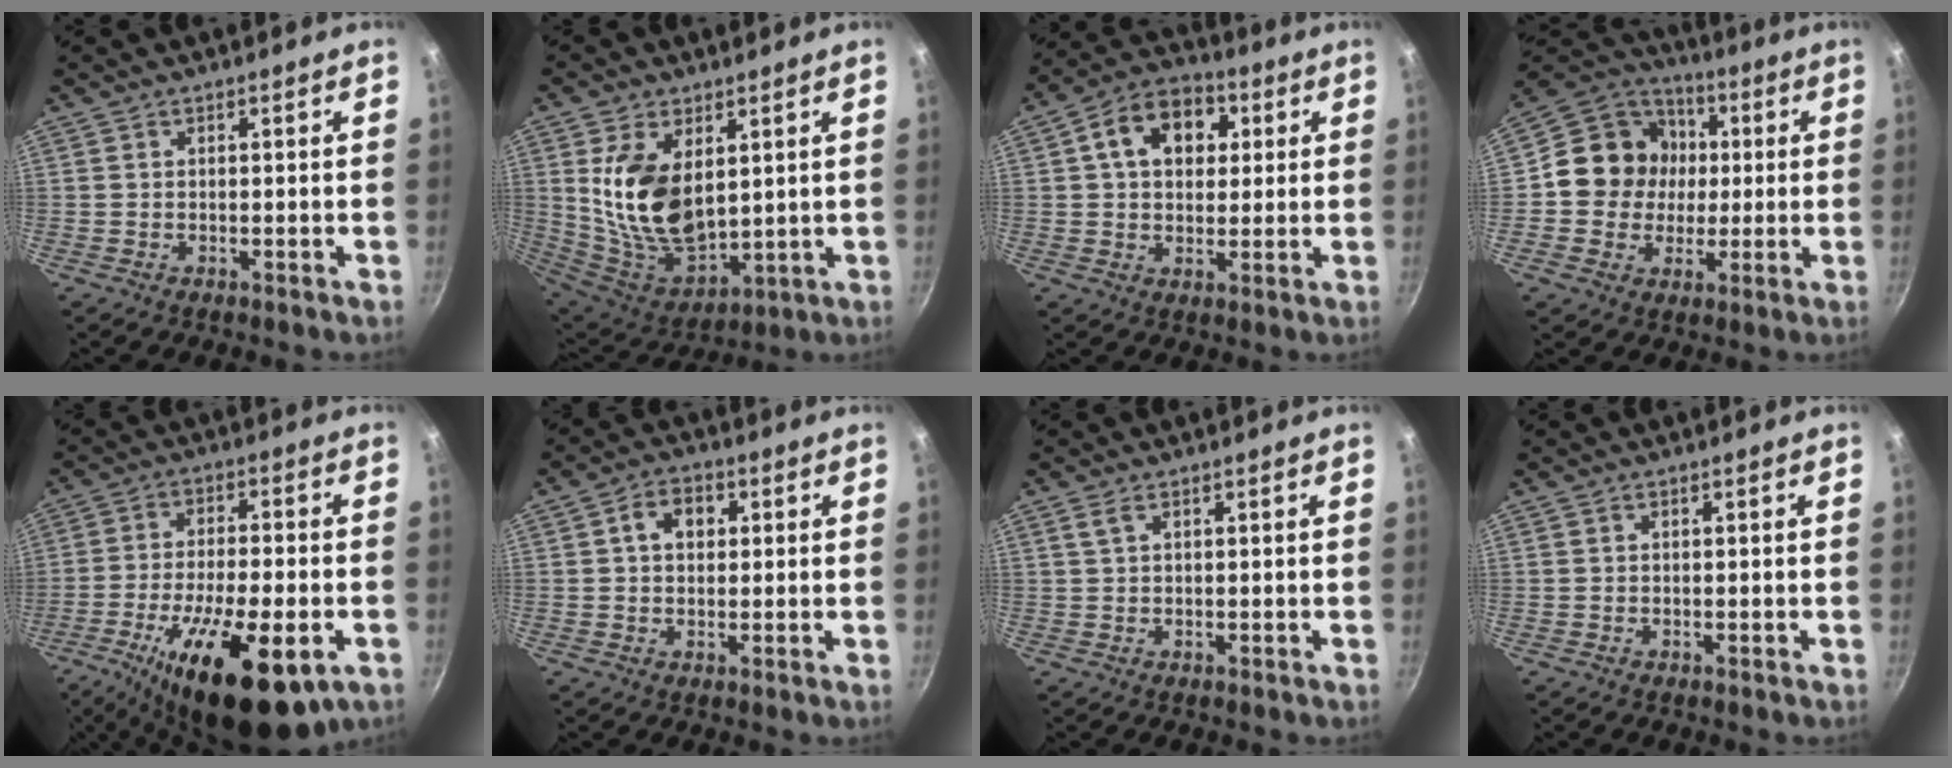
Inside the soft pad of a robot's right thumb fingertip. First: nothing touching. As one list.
[{"total": 16.0, "force": [3.6, 9.4, 12.3], "torque": [-0.210, -0.038, 0.088]}, {"total": 12.7, "force": [3.5, 9.2, 8.0], "torque": [-0.098, 0.014, 0.040]}, {"total": 14.5, "force": [0.8, 13.2, 5.9], "torque": [-0.067, 0.021, 0.001]}, {"total": 21.3, "force": [-9.0, 7.5, 17.8], "torque": [-0.285, 0.006, -0.141]}, {"total": 5.8, "force": [1.3, 4.3, 3.6], "torque": [-0.035, 0.010, 0.013]}, {"total": 1.4, "force": [0.7, 0.5, 1.0], "torque": [-0.021, 0.002, 0.016]}, {"total": 0.0}]